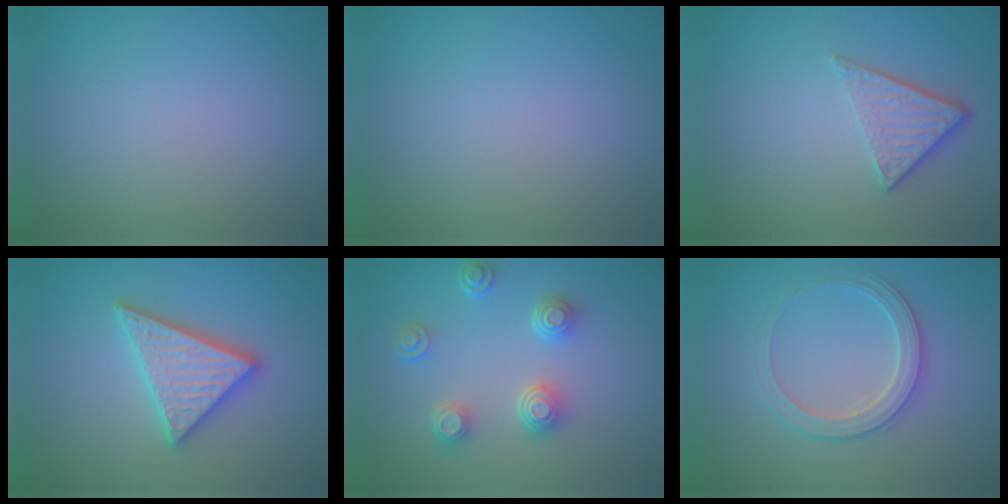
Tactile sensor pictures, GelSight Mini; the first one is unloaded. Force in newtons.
{"total": 0.0}
{"total": 3.7, "press": 2.6, "slide": 2.7}
{"total": 4.9, "press": 4.9, "slide": 0.7}
{"total": 4.1, "press": 3.2, "slide": 2.6}
{"total": 2.8, "press": 2.8, "slide": 0.3}